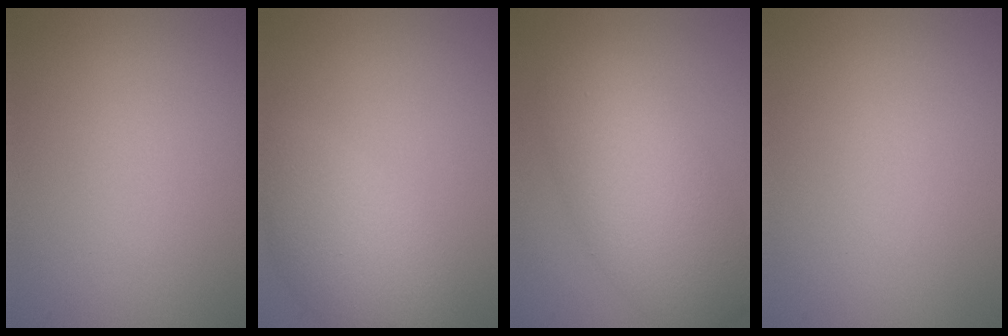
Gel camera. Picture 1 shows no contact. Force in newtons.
{"total": 5.0, "press": 5.0, "slide": 0.1}
{"total": 7.5, "press": 7.5, "slide": 0.1}
{"total": 0.0}